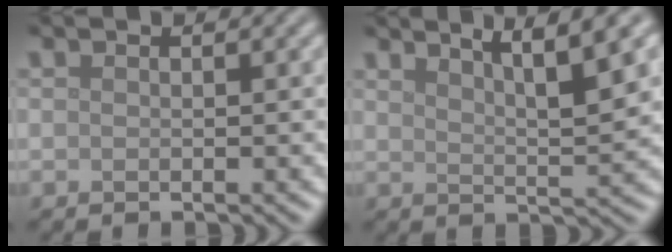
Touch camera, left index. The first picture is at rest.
{"total": 5.4, "force": [3.5, 0.9, 4.0], "torque": [-0.047, 0.007, 0.058]}